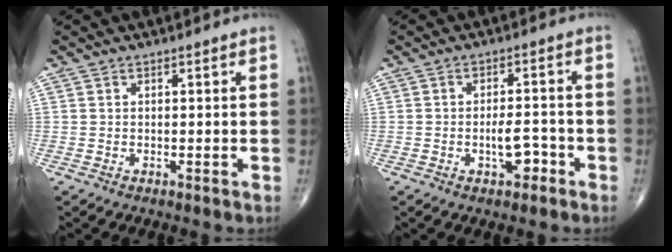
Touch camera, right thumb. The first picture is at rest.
{"total": 4.8, "force": [-2.0, 2.2, 3.8], "torque": [-0.053, 0.019, -0.029]}